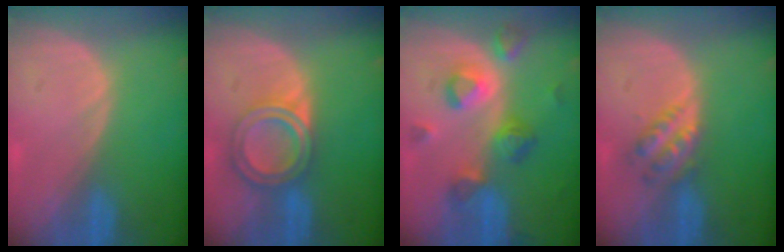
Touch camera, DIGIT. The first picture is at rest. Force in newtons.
{"total": 6.7, "press": 5.9, "slide": 3.2}
{"total": 7.9, "press": 7.7, "slide": 2.0}
{"total": 4.6, "press": 4.1, "slide": 2.2}